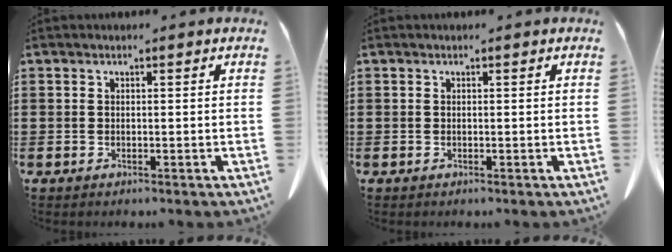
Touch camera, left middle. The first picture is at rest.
{"total": 0.0}